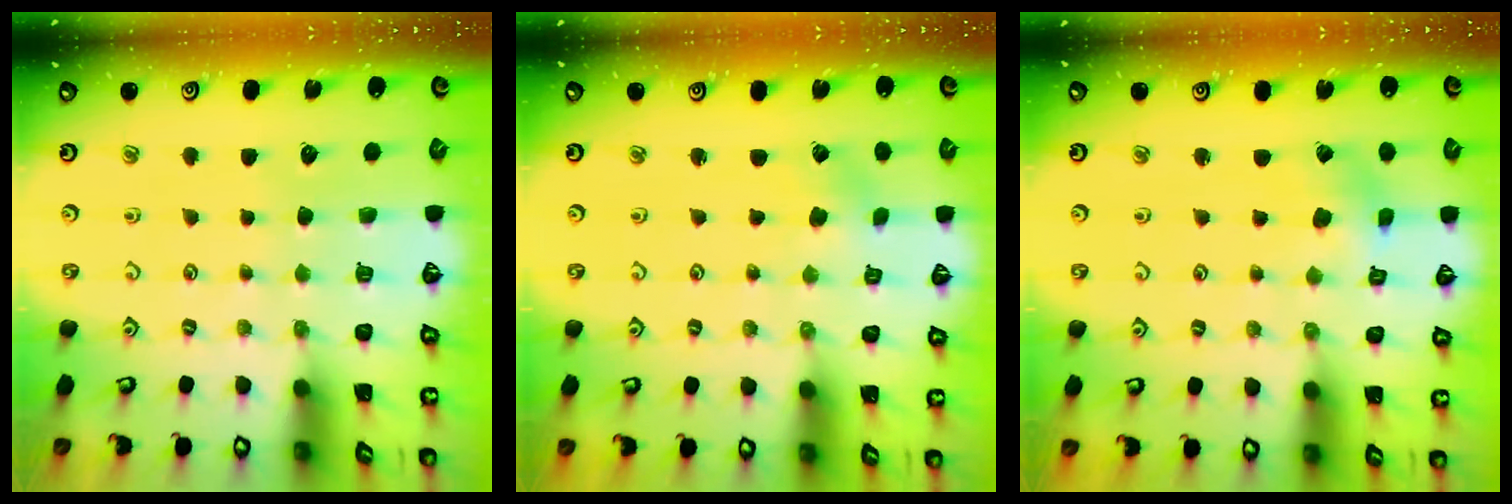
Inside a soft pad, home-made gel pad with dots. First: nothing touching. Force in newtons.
{"total": 0.0}
{"total": 1.6, "press": 1.5, "slide": 0.4}